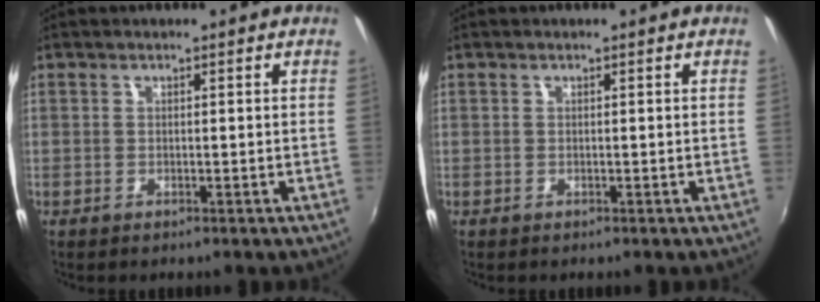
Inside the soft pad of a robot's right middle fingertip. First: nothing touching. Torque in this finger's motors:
{"motor_torque": [0.11, -0.46, -0.07, -0.02]}